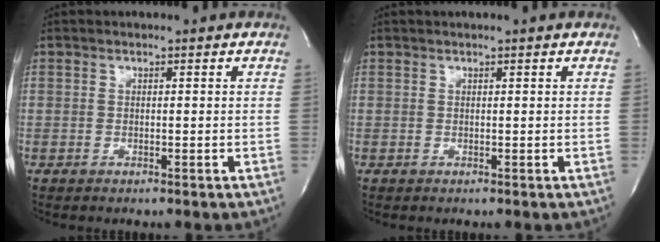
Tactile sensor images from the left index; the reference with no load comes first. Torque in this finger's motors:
{"motor_torque": [0.09, -0.29, 0.11, 0.00]}